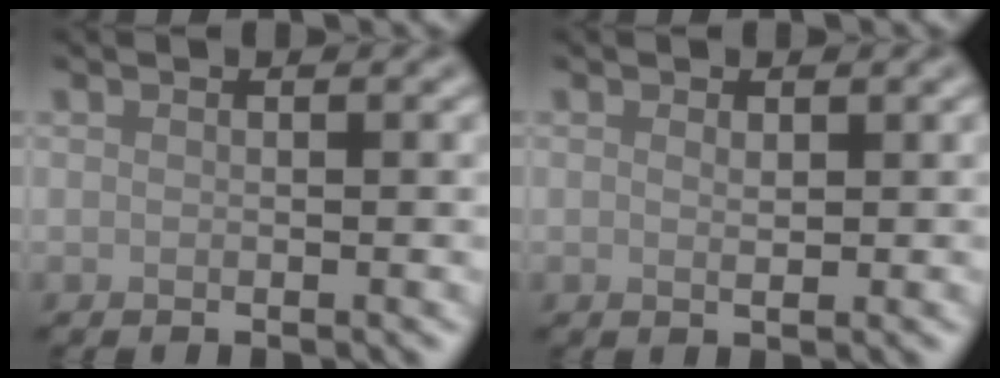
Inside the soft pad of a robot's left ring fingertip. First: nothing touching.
{"total": 0.8, "force": [0.3, 0.4, 0.7], "torque": [-0.010, -0.003, 0.006]}